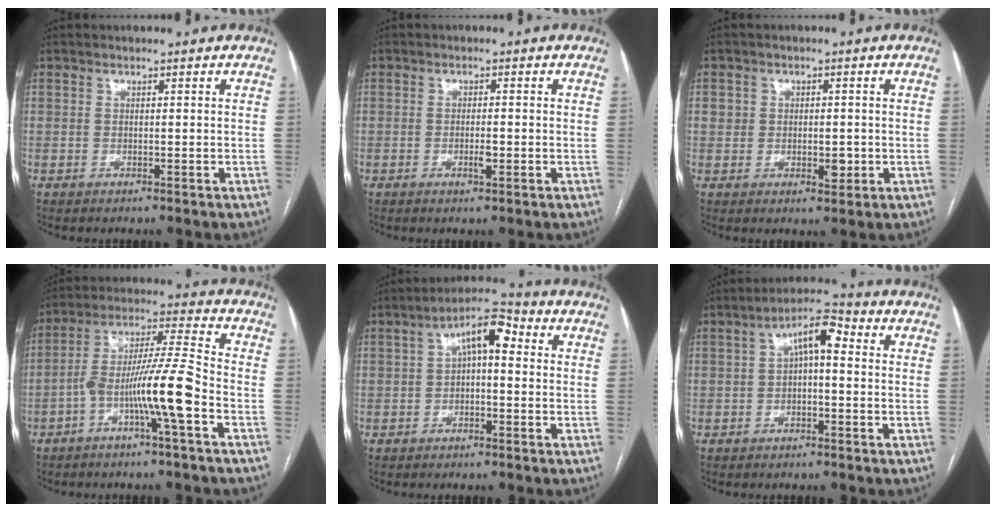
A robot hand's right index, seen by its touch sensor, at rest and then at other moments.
{"total": 1.9, "force": [-0.5, 0.5, 1.8], "torque": [-0.033, -0.001, -0.008]}
{"total": 3.8, "force": [-0.2, 2.9, 2.5], "torque": [-0.032, 0.005, 0.004]}
{"total": 11.2, "force": [-4.5, -0.2, 10.3], "torque": [-0.193, 0.018, -0.081]}
{"total": 7.0, "force": [1.2, 2.7, 6.4], "torque": [-0.106, 0.039, 0.014]}
{"total": 6.4, "force": [1.0, 2.2, 5.9], "torque": [-0.100, 0.034, 0.012]}